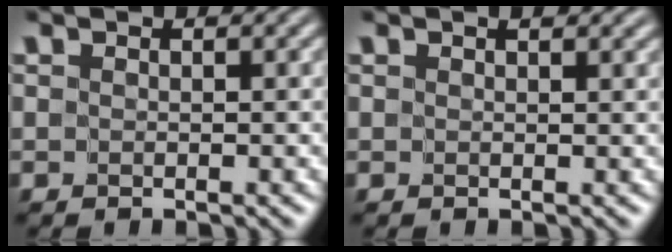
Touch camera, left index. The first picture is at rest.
{"total": 1.1, "force": [0.6, 0.4, 0.8], "torque": [-0.005, 0.001, 0.009]}